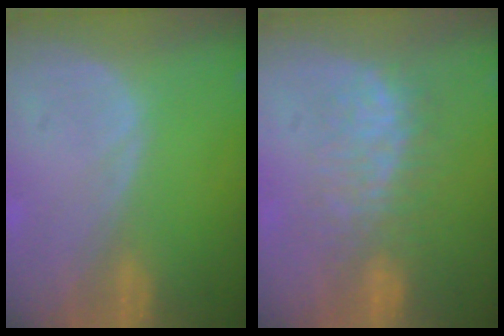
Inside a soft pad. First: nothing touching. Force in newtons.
{"total": 7.8, "press": 7.5, "slide": 2.2}